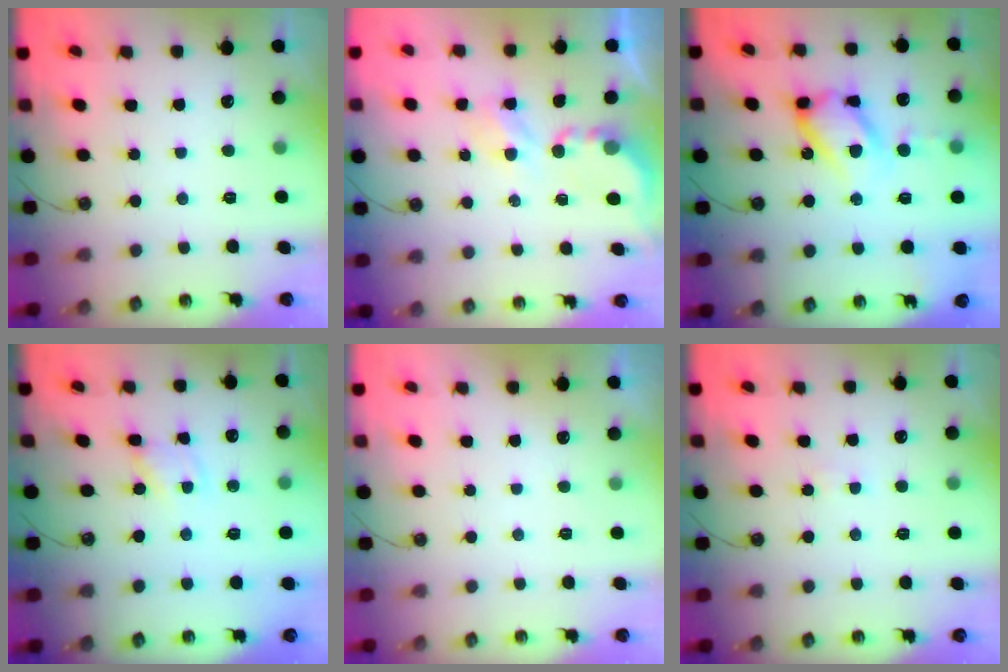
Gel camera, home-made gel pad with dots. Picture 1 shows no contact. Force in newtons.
{"total": 3.9, "press": 3.9, "slide": 0.1}
{"total": 15.4, "press": 15.3, "slide": 1.4}
{"total": 1.7, "press": 1.7, "slide": 0.1}
{"total": 0.0}
{"total": 1.9, "press": 1.9, "slide": 0.2}